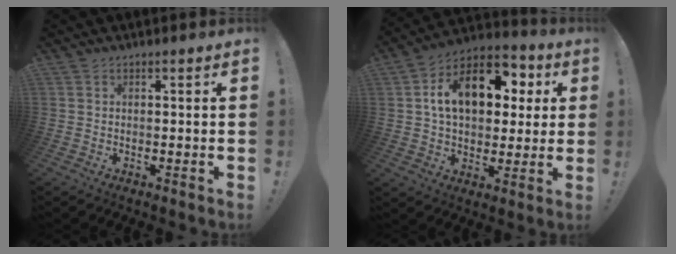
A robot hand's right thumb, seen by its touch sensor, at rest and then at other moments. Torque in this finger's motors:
{"motor_torque": [2.49, 2.52, 0.85, -0.45, 0.13]}